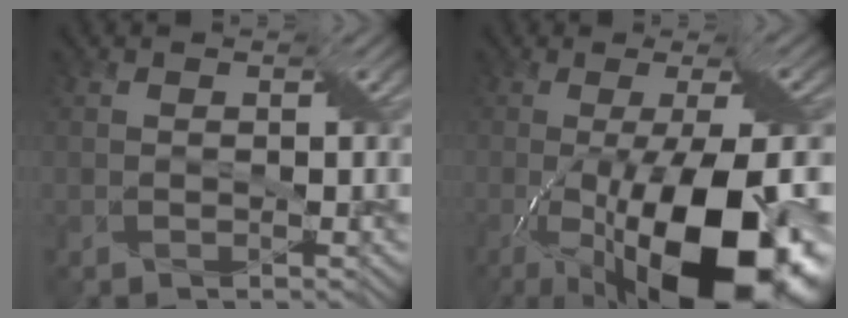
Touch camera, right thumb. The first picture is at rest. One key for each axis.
{"total": 19.0, "fx": -7.1, "fy": 6.3, "fz": 16.4, "tx": -0.258, "ty": -0.016, "tz": -0.103}